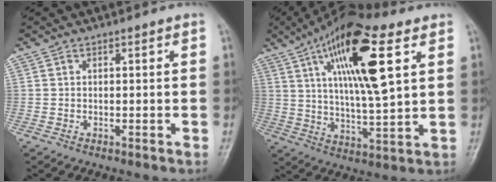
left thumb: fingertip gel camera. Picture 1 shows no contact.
{"total": 19.2, "force": [7.7, 5.6, 16.7], "torque": [-0.279, -0.013, 0.130]}